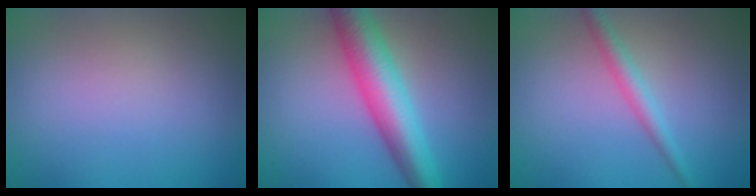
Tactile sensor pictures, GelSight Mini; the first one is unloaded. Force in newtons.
{"total": 7.0, "press": 7.0, "slide": 0.2}
{"total": 2.2, "press": 2.2, "slide": 0.0}